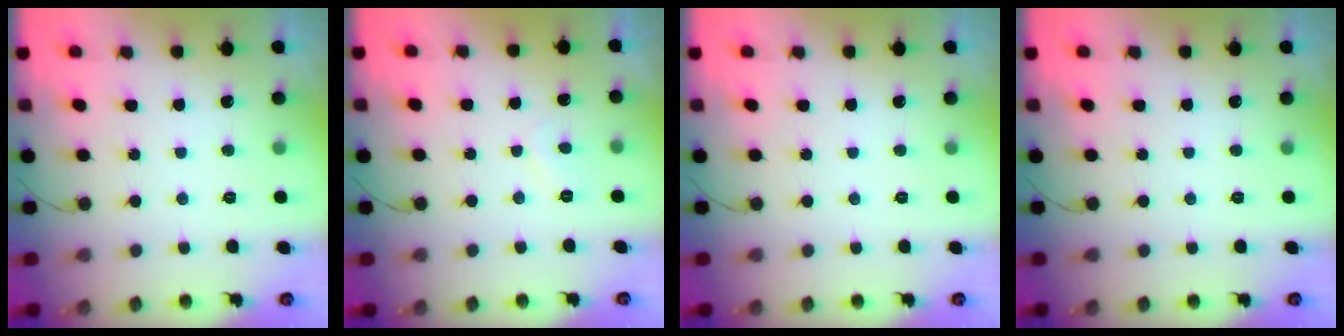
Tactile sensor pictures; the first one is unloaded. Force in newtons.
{"total": 2.1, "press": 2.1, "slide": 0.3}
{"total": 0.0}
{"total": 0.0}